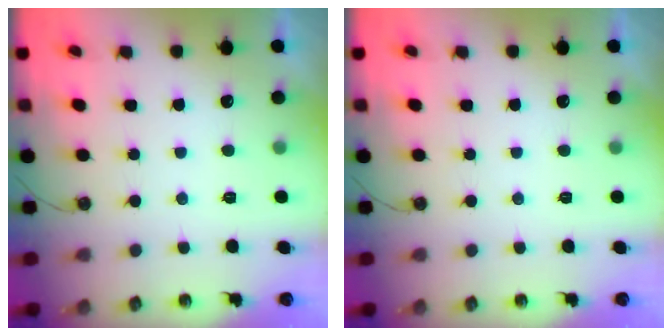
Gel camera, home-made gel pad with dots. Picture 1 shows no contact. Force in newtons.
{"total": 0.0}